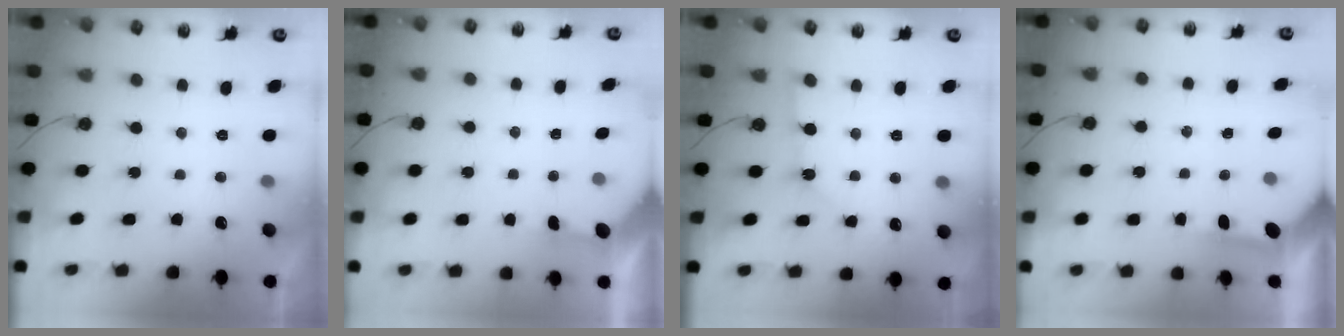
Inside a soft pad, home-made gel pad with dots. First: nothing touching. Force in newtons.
{"total": 2.9, "press": 2.8, "slide": 0.3}
{"total": 2.4, "press": 2.4, "slide": 0.4}
{"total": 3.9, "press": 3.9, "slide": 0.4}